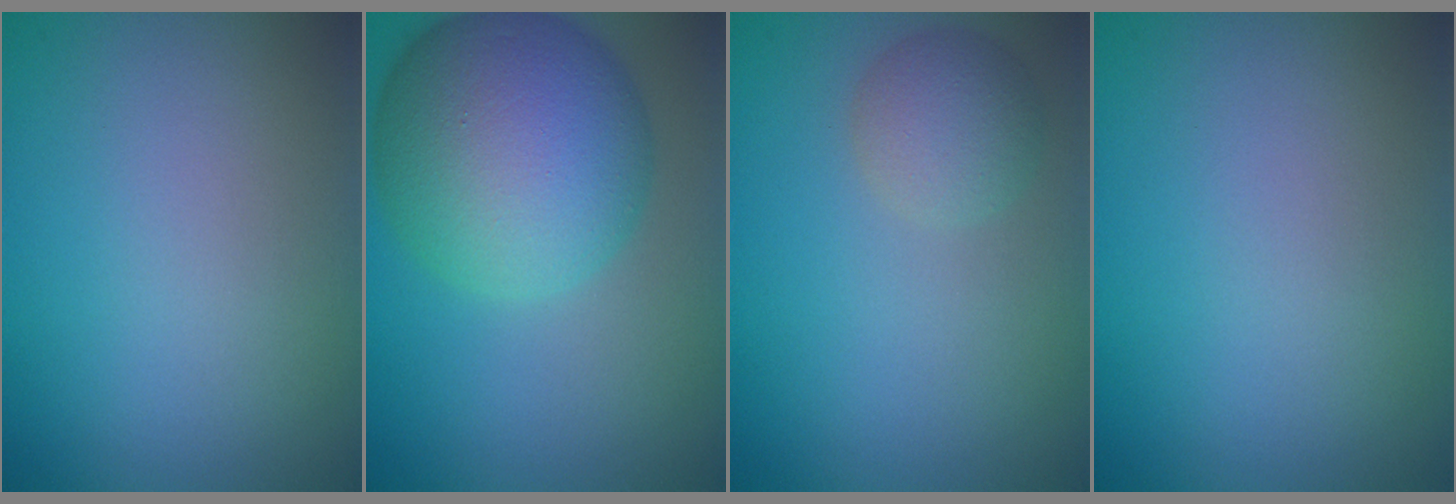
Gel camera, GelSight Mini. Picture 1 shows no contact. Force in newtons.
{"total": 11.9, "press": 11.9, "slide": 0.2}
{"total": 2.7, "press": 2.7, "slide": 0.1}
{"total": 0.0}